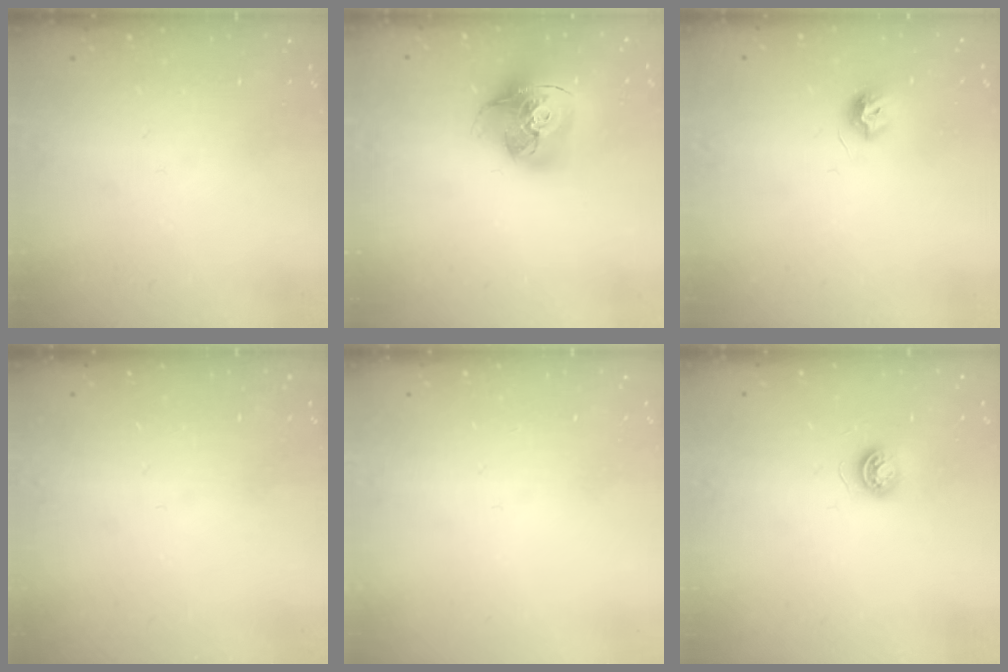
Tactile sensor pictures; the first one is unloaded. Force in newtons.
{"total": 19.2, "press": 19.1, "slide": 2.2}
{"total": 7.4, "press": 7.4, "slide": 0.1}
{"total": 0.0}
{"total": 0.0}
{"total": 5.4, "press": 5.4, "slide": 0.5}